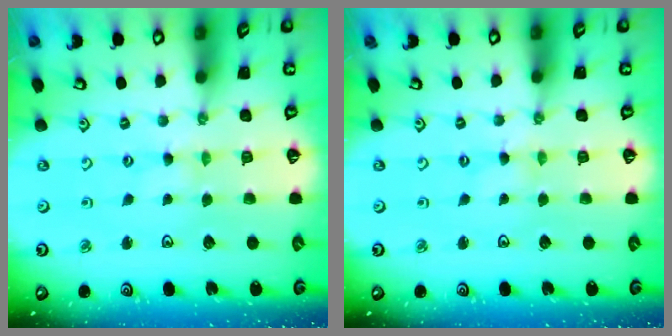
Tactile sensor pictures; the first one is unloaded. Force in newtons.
{"total": 0.0}